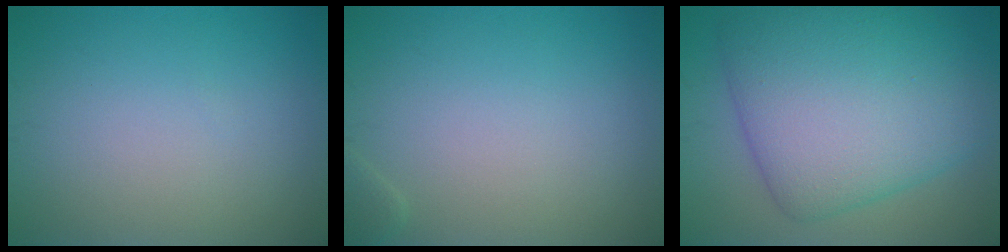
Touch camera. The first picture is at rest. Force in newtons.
{"total": 0.7, "press": 0.7, "slide": 0.1}
{"total": 11.0, "press": 11.0, "slide": 0.2}